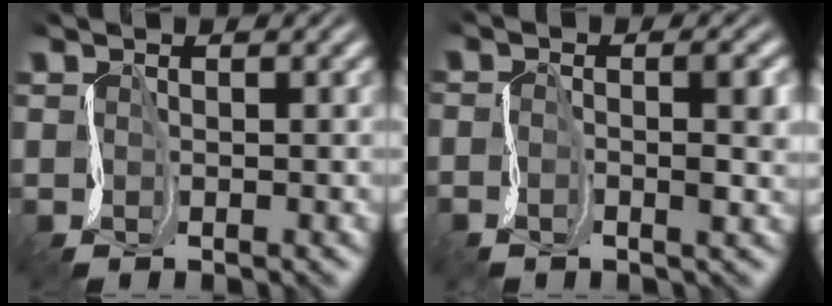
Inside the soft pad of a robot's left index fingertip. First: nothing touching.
{"total": 2.3, "force": [-1.2, 0.5, 1.9], "torque": [-0.044, -0.002, -0.029]}